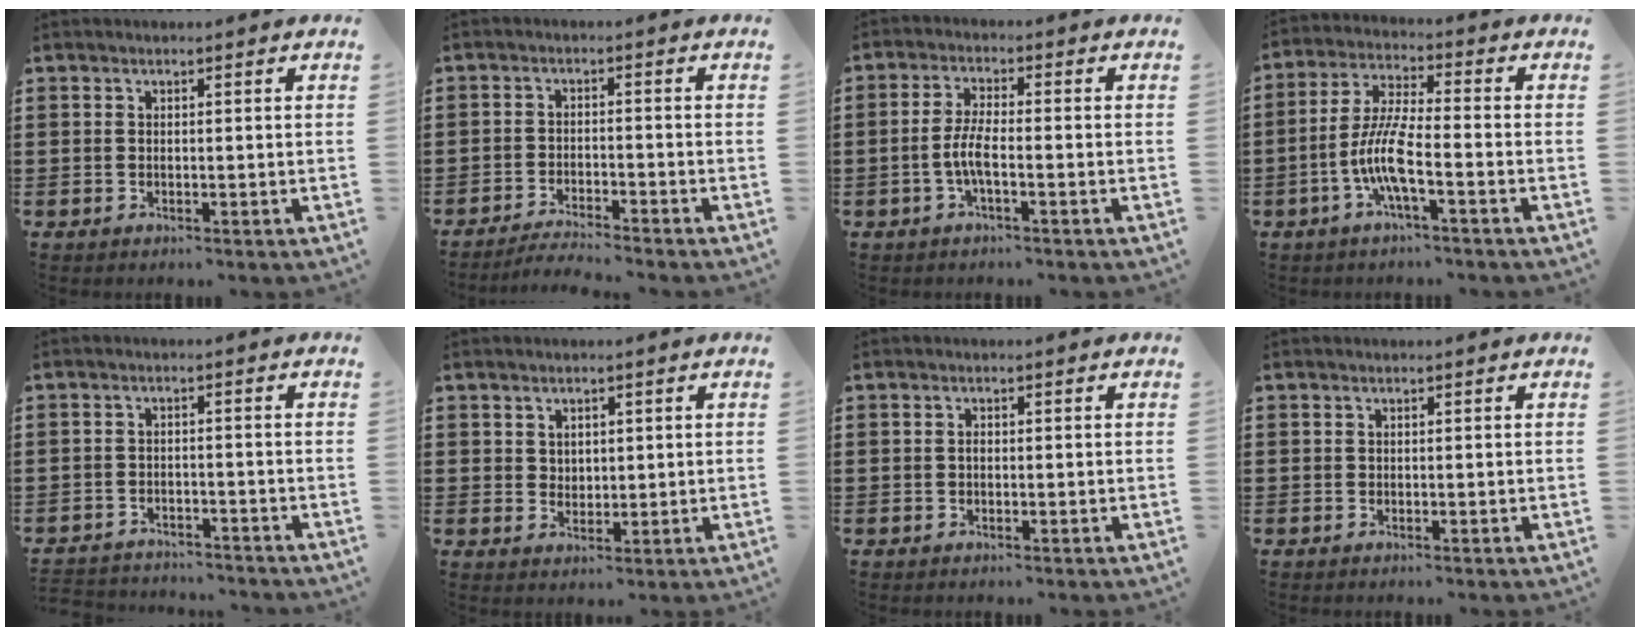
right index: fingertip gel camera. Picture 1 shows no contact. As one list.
[{"total": 2.9, "force": [-2.8, -0.1, 0.4], "torque": [-0.011, 0.002, -0.058]}, {"total": 4.4, "force": [-1.5, 1.0, 4.0], "torque": [-0.097, -0.003, -0.036]}, {"total": 8.0, "force": [-3.1, 1.3, 7.3], "torque": [-0.176, -0.016, -0.070]}, {"total": 2.7, "force": [-2.7, 0.2, -0.1], "torque": [-0.007, -0.004, -0.058]}, {"total": 2.3, "force": [1.4, 1.8, 0.4], "torque": [-0.014, 0.009, 0.025]}, {"total": 0.8, "force": [-0.2, 0.4, 0.7], "torque": [-0.014, -0.001, -0.003]}, {"total": 0.0}]